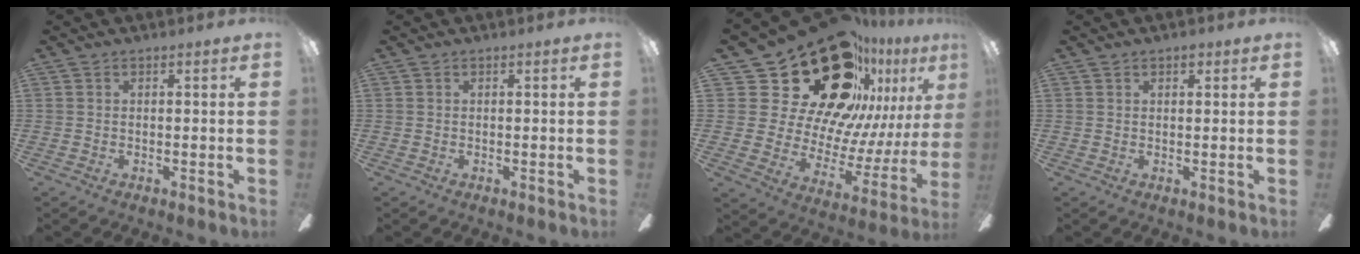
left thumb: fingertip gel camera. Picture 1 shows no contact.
{"total": 0.0}
{"total": 34.0, "force": [20.8, 18.2, 19.8], "torque": [-0.324, -0.157, 0.408]}
{"total": 1.4, "force": [0.9, 0.8, 0.7], "torque": [0.003, -0.004, 0.012]}